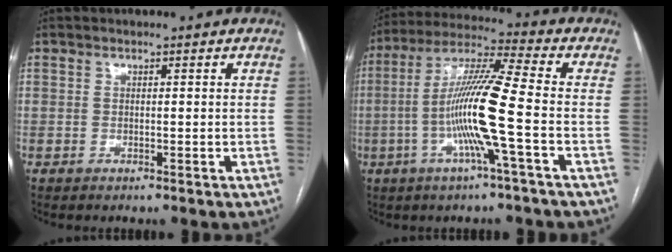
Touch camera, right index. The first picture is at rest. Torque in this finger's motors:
{"motor_torque": [2.14, 0.00, 1.05, 0.21]}